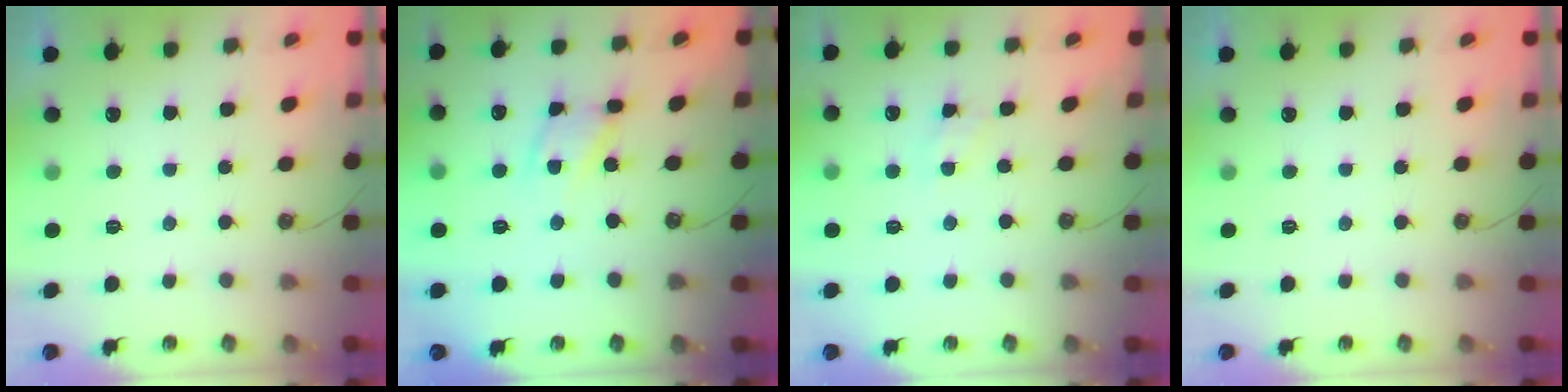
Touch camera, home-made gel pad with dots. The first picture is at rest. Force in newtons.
{"total": 12.1, "press": 12.0, "slide": 1.3}
{"total": 3.1, "press": 3.1, "slide": 0.5}
{"total": 0.0}